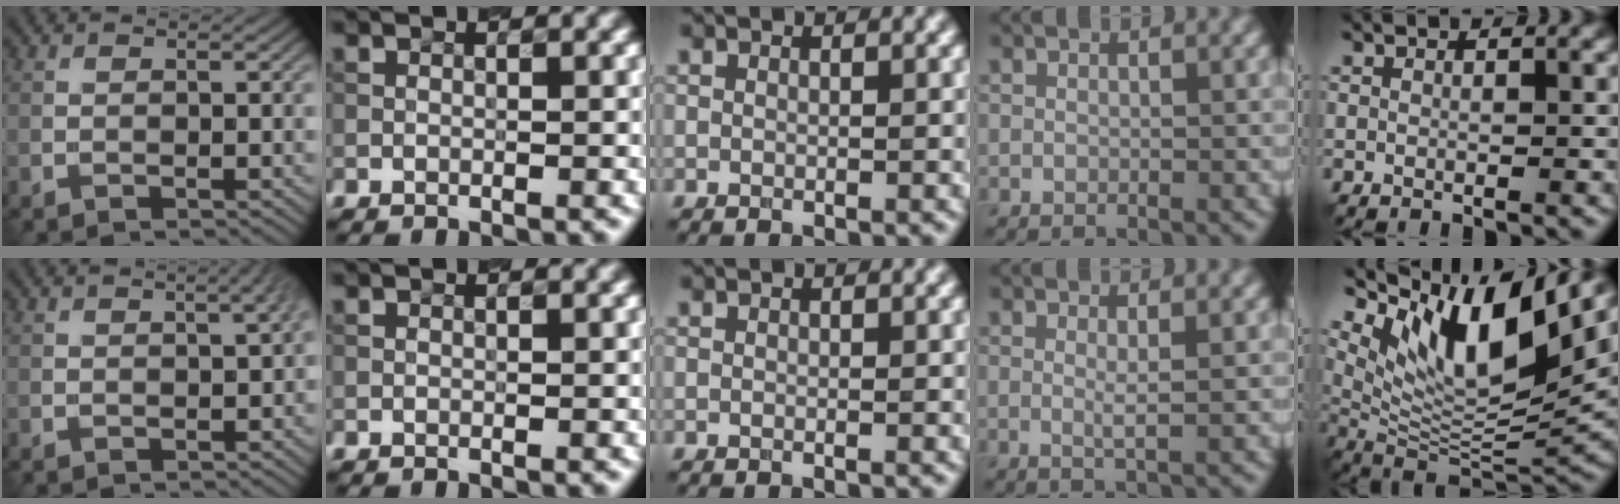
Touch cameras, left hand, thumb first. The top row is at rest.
{"thumb": {"total": 2.7, "force": [0.4, 0.8, 2.5], "torque": [-0.015, 0.012, 0.003]}, "ring": {"total": 1.1, "force": [0.0, 0.0, 1.1], "torque": [-0.024, -0.006, 0.000]}, "little": {"total": 12.0, "force": [5.4, 4.1, 9.9], "torque": [-0.169, -0.003, 0.111]}}